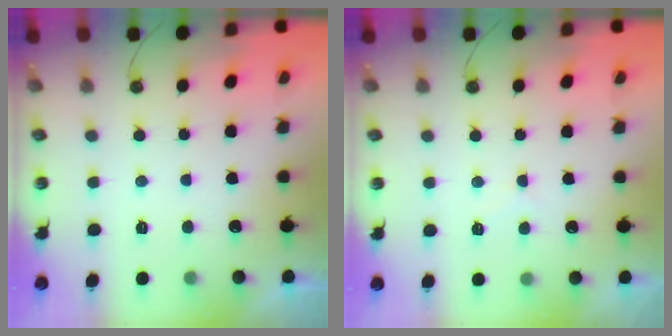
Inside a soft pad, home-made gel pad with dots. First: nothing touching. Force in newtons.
{"total": 5.7, "press": 5.6, "slide": 0.7}